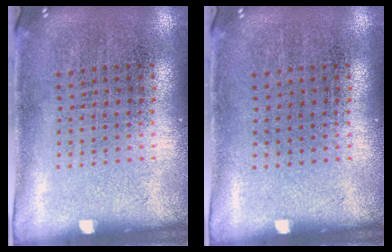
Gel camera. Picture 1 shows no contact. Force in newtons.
{"total": 0.0}